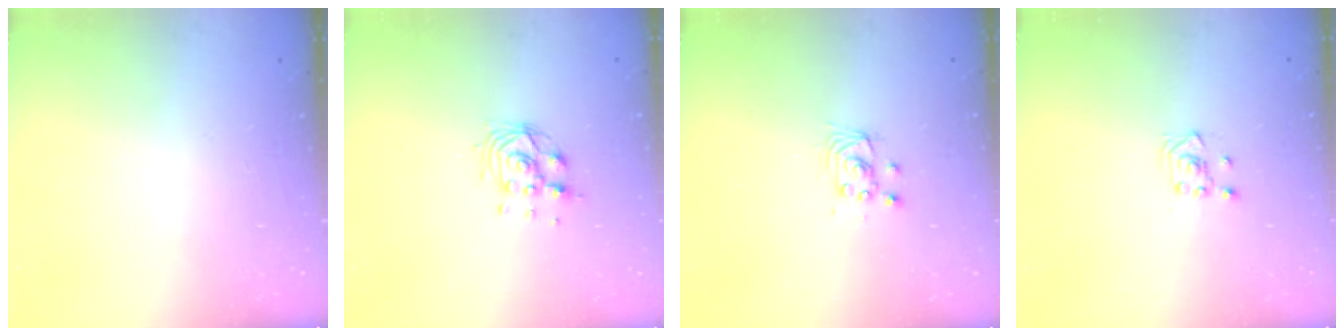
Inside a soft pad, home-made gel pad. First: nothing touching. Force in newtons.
{"total": 9.4, "press": 9.2, "slide": 1.9}
{"total": 2.7, "press": 2.7, "slide": 0.2}
{"total": 3.1, "press": 3.0, "slide": 0.8}